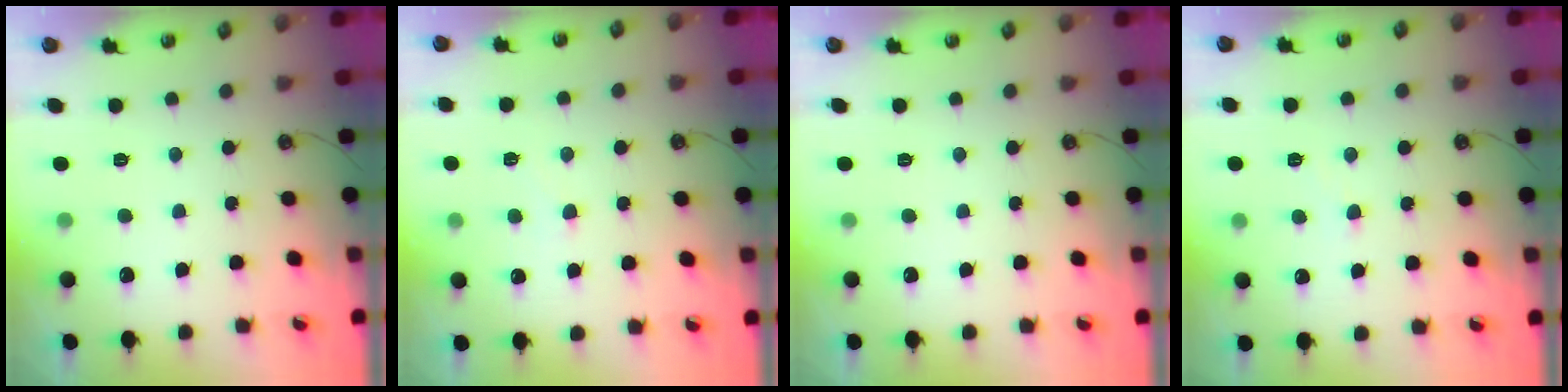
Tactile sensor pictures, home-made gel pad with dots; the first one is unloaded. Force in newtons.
{"total": 2.9, "press": 2.7, "slide": 0.9}
{"total": 0.0}
{"total": 4.2, "press": 4.2, "slide": 0.3}